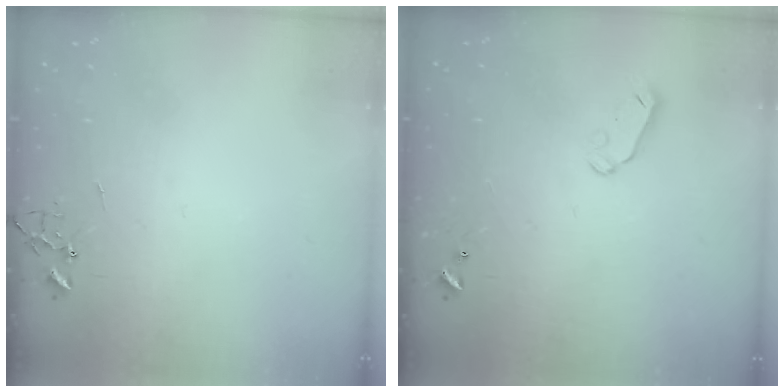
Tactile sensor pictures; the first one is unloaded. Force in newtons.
{"total": 5.9, "press": 5.9, "slide": 0.6}